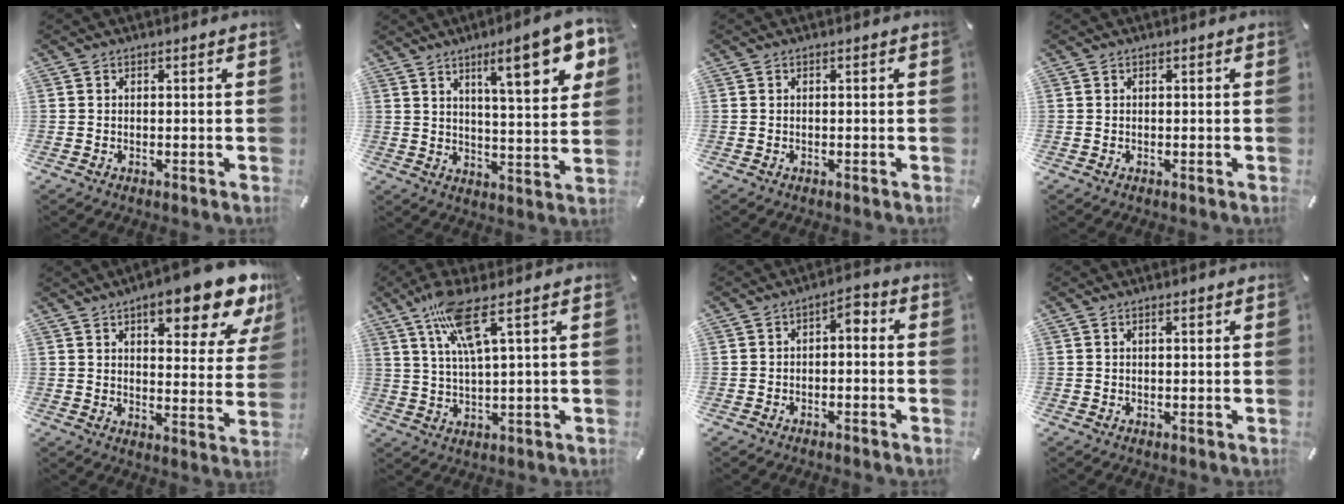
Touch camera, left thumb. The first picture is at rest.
{"total": 15.2, "force": [8.1, 3.7, 12.3], "torque": [-0.175, -0.036, 0.121]}
{"total": 0.0}
{"total": 0.0}
{"total": 15.4, "force": [10.4, 5.2, 10.1], "torque": [-0.131, -0.065, 0.170]}
{"total": 10.2, "force": [5.2, 1.5, 8.6], "torque": [-0.170, -0.003, 0.091]}
{"total": 3.3, "force": [-1.8, 1.8, 2.2], "torque": [-0.041, 0.022, -0.038]}
{"total": 0.9, "force": [0.4, 0.2, 0.8], "torque": [-0.014, 0.001, 0.007]}